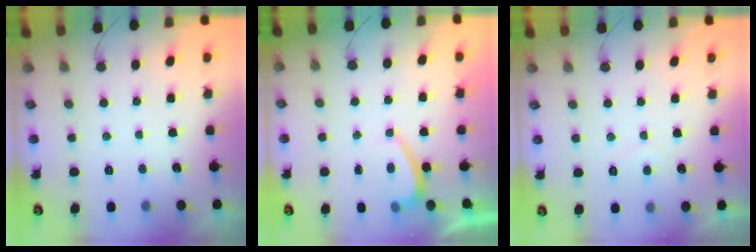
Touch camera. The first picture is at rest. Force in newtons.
{"total": 0.6, "press": 0.3, "slide": 0.5}
{"total": 1.3, "press": 1.2, "slide": 0.4}